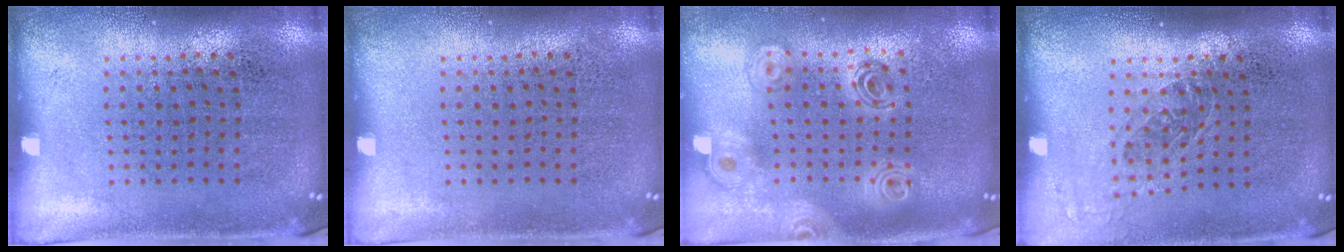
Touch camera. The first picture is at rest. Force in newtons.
{"total": 0.0}
{"total": 2.0, "press": 1.7, "slide": 1.2}
{"total": 1.2, "press": 1.0, "slide": 0.7}